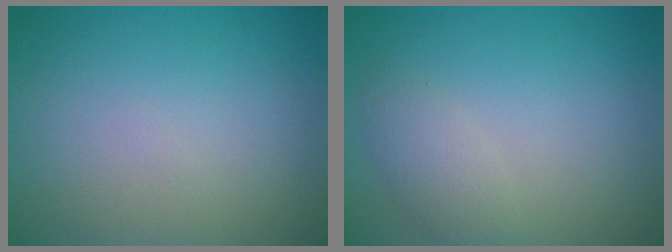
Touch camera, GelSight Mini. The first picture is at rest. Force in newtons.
{"total": 2.0, "press": 2.0, "slide": 0.0}